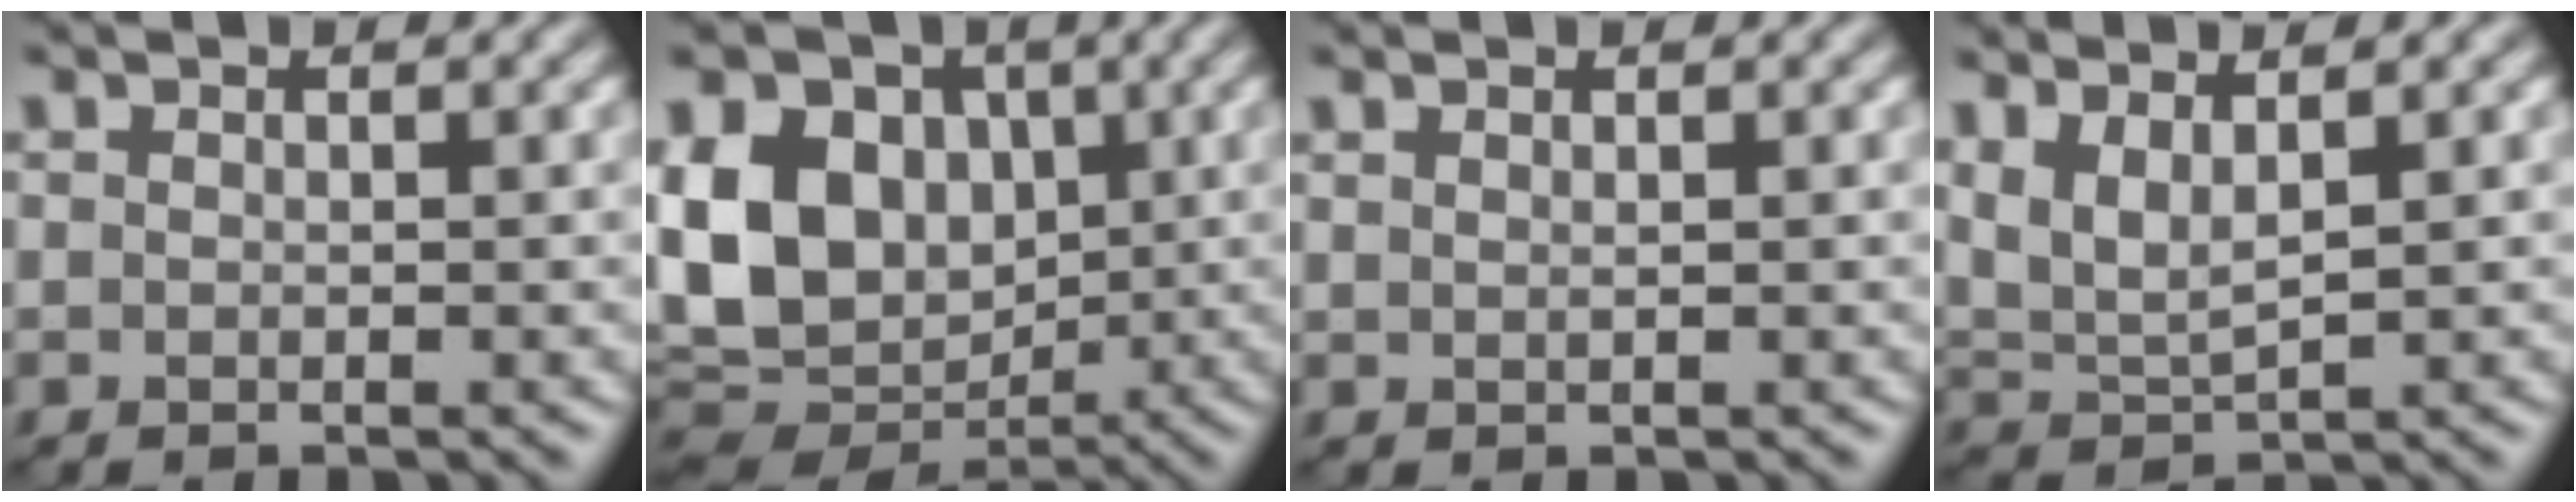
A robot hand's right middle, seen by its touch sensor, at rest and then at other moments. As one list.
[{"total": 14.9, "force": [2.3, 11.5, 9.2], "torque": [-0.187, 0.020, 0.035]}, {"total": 0.6, "force": [0.5, 0.1, 0.3], "torque": [-0.004, 0.001, 0.010]}, {"total": 3.8, "force": [2.2, 1.4, 2.8], "torque": [-0.073, -0.001, 0.049]}]